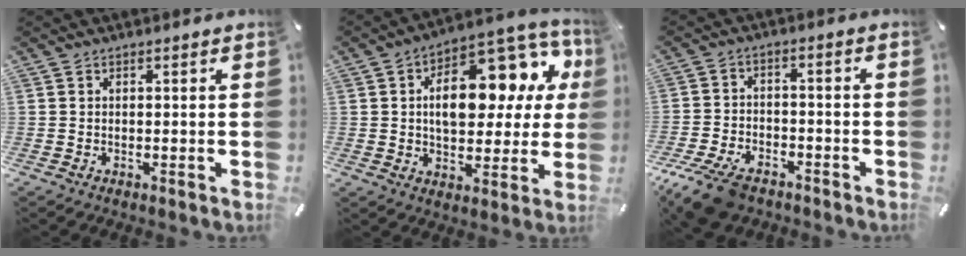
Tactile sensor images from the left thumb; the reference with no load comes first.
{"total": 19.5, "force": [5.7, 11.4, 14.8], "torque": [-0.202, -0.033, 0.093]}
{"total": 9.6, "force": [-6.7, 4.8, 4.9], "torque": [-0.099, 0.030, -0.125]}